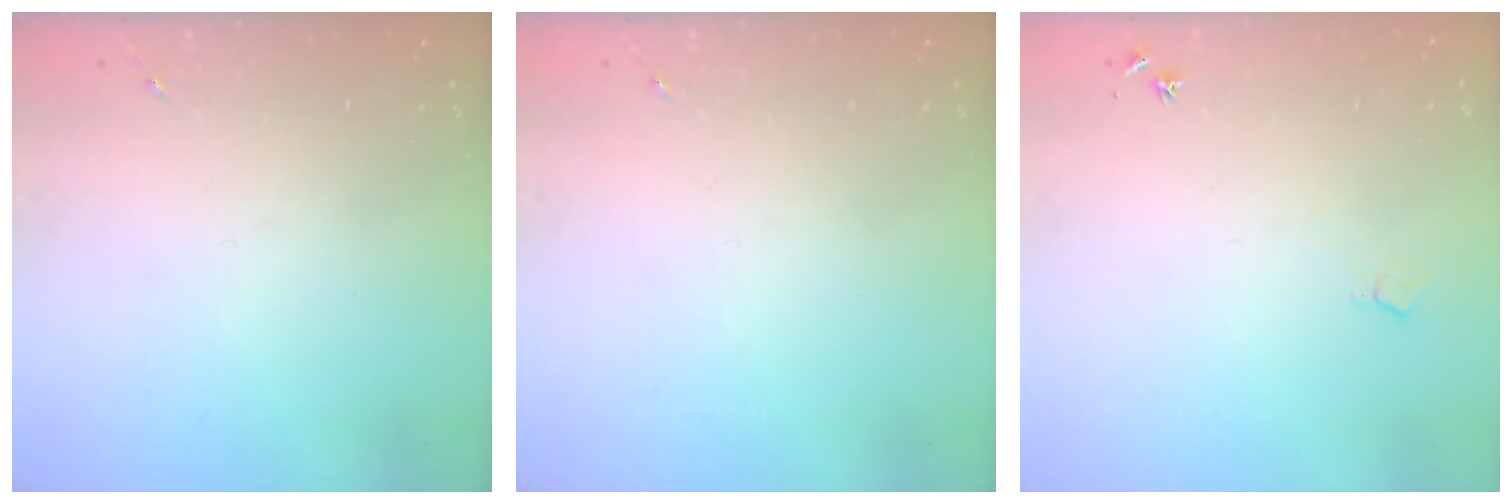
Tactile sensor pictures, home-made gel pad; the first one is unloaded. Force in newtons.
{"total": 0.0}
{"total": 5.6, "press": 5.5, "slide": 0.7}